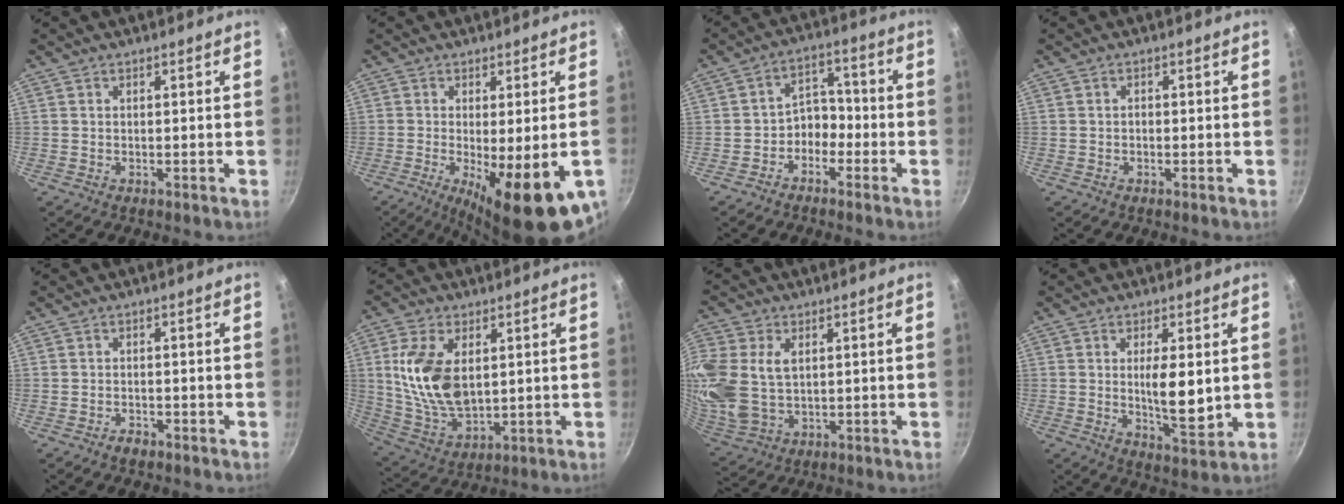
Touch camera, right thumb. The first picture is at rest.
{"total": 15.7, "force": [-5.2, 4.4, 14.1], "torque": [-0.203, -0.020, -0.063]}
{"total": 5.7, "force": [-2.9, 4.2, 2.6], "torque": [-0.002, 0.046, -0.059]}
{"total": 0.9, "force": [-0.4, 0.7, 0.5], "torque": [-0.008, 0.004, -0.007]}
{"total": 1.9, "force": [-1.5, 0.9, 0.8], "torque": [-0.011, 0.017, -0.022]}
{"total": 14.6, "force": [2.7, 8.6, 11.5], "torque": [-0.208, -0.021, 0.061]}
{"total": 15.6, "force": [2.6, 11.2, 10.5], "torque": [-0.245, -0.004, 0.059]}
{"total": 8.6, "force": [0.6, 2.9, 8.1], "torque": [-0.127, -0.023, 0.016]}